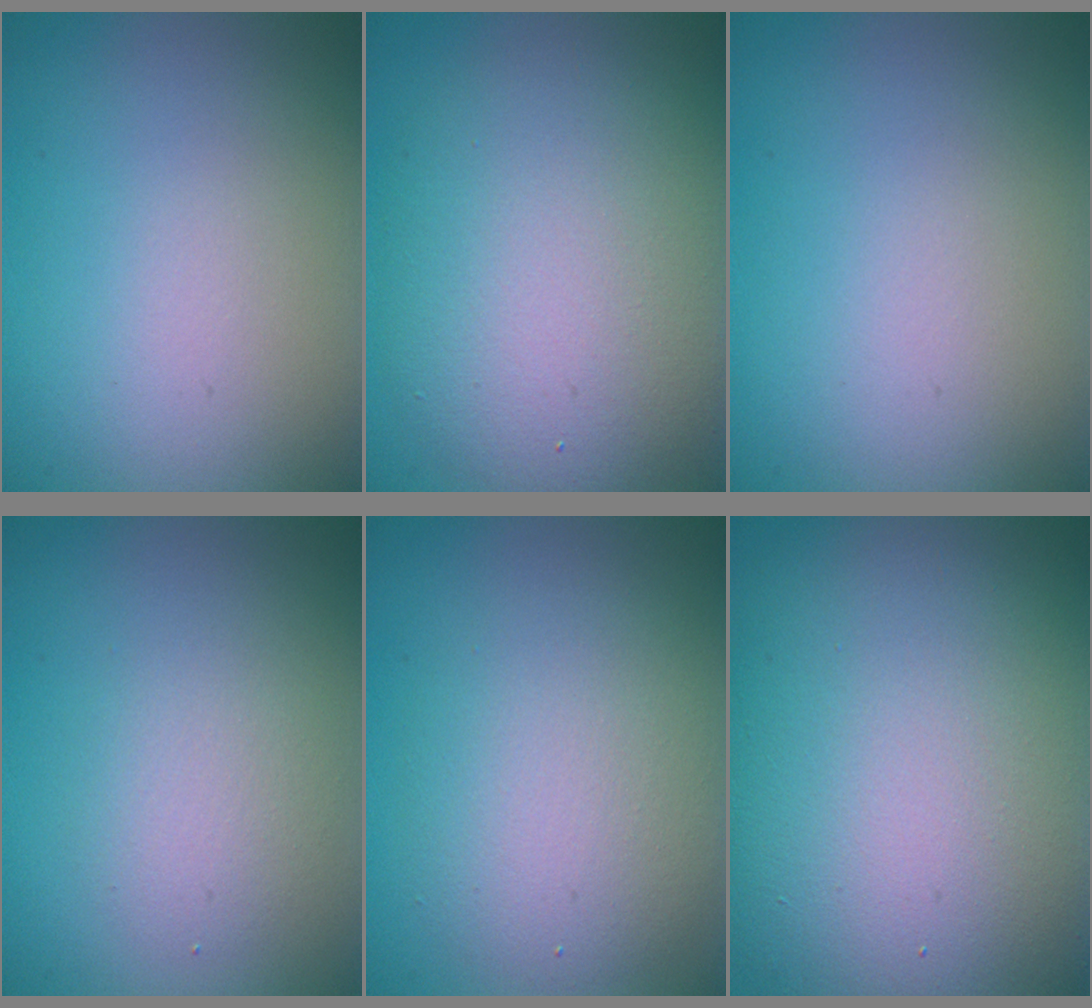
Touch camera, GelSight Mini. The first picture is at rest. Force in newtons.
{"total": 9.1, "press": 9.1, "slide": 0.3}
{"total": 0.0}
{"total": 2.5, "press": 2.5, "slide": 0.1}
{"total": 4.5, "press": 4.4, "slide": 0.4}
{"total": 16.6, "press": 16.6, "slide": 0.7}